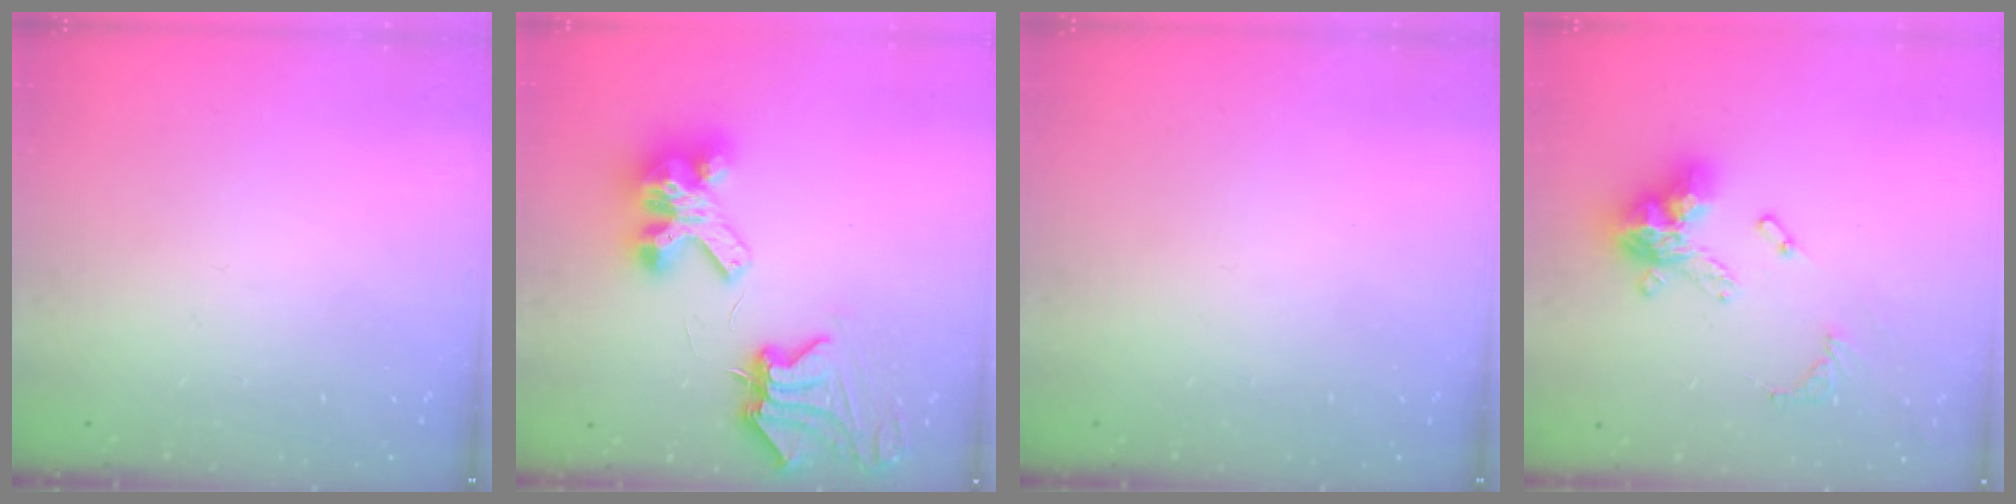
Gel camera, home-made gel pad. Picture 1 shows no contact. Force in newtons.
{"total": 10.0, "press": 10.0, "slide": 1.0}
{"total": 0.0}
{"total": 14.6, "press": 14.6, "slide": 1.6}